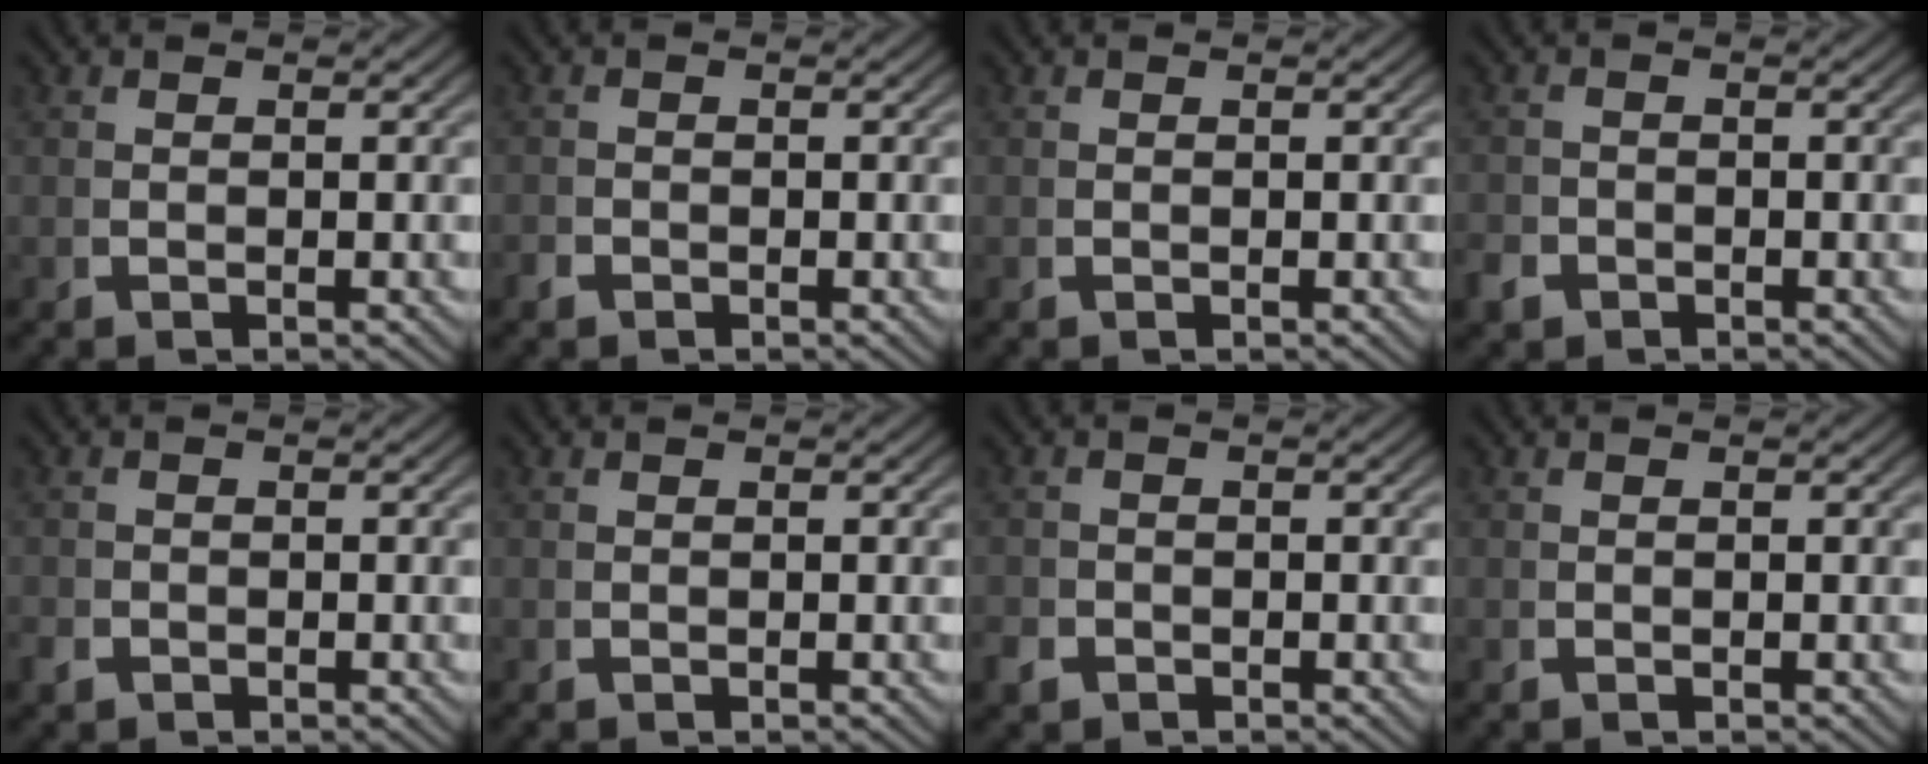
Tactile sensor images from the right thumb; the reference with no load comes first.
{"total": 0.5, "force": [-0.5, 0.1, -0.1], "torque": [0.004, -0.002, -0.012]}
{"total": 0.0}
{"total": 1.6, "force": [-1.2, 0.9, 0.0], "torque": [0.000, -0.007, -0.021]}
{"total": 0.8, "force": [-0.6, 0.5, 0.0], "torque": [-0.001, -0.004, -0.012]}
{"total": 0.0}
{"total": 1.2, "force": [-0.9, 0.7, 0.0], "torque": [-0.002, -0.006, -0.015]}
{"total": 0.0}